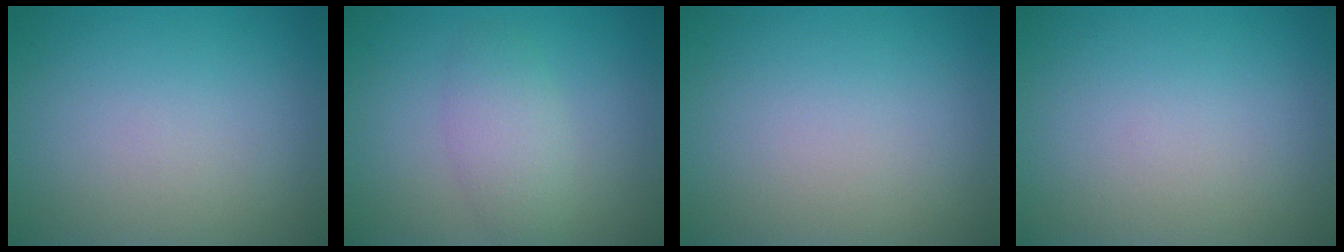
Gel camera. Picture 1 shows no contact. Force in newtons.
{"total": 2.9, "press": 2.9, "slide": 0.1}
{"total": 0.0}
{"total": 0.0}